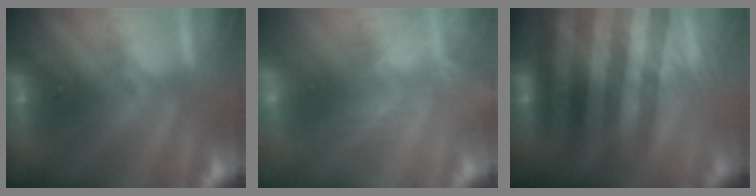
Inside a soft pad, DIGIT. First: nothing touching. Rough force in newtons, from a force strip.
{"total": 2.2}
{"total": 3.8}